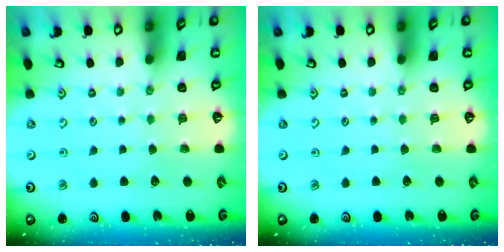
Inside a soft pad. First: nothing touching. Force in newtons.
{"total": 0.0}